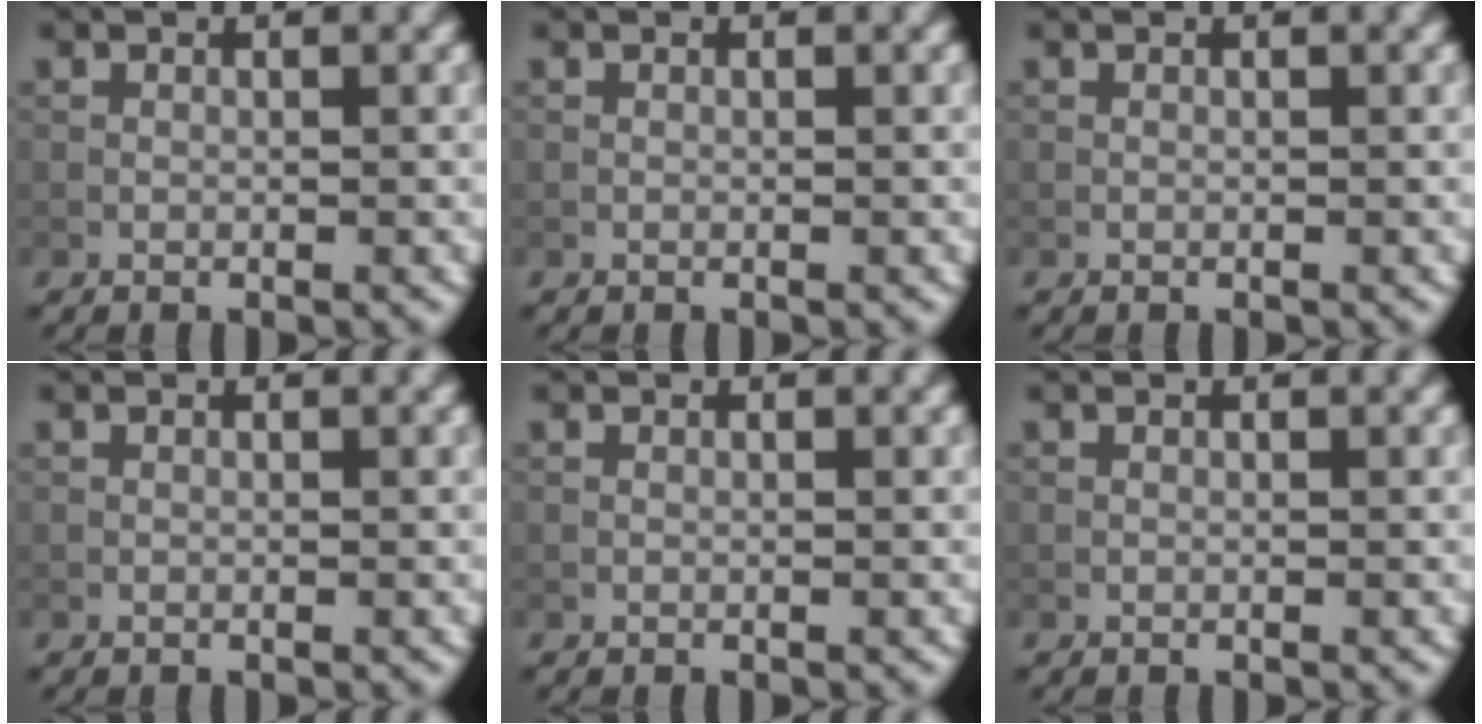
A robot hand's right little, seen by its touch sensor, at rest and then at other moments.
{"total": 0.0}
{"total": 0.0}
{"total": 0.0}
{"total": 0.0}
{"total": 0.0}